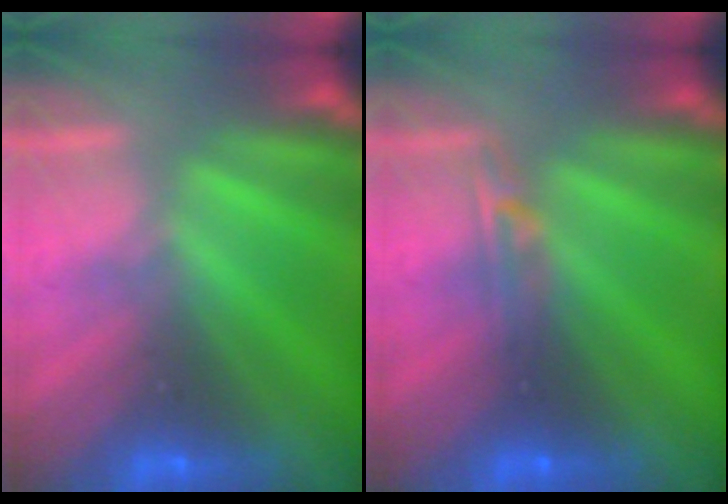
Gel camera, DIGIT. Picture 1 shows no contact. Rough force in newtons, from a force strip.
{"total": 2.4}